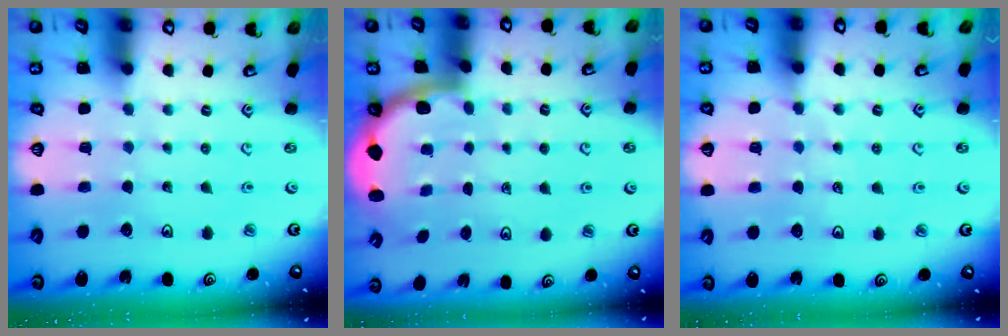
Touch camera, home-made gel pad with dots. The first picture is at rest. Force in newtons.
{"total": 2.6, "press": 2.5, "slide": 0.6}
{"total": 6.9, "press": 6.7, "slide": 1.3}